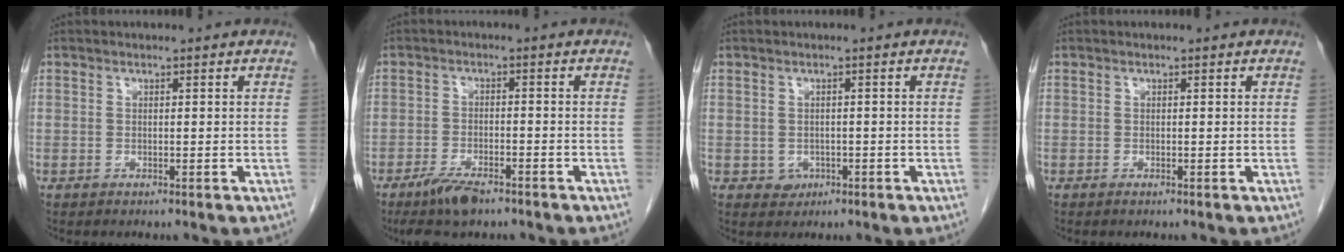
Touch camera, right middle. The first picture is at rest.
{"total": 5.8, "force": [-4.3, 1.6, 3.6], "torque": [-0.073, -0.008, -0.075]}
{"total": 1.8, "force": [-0.6, 1.6, 0.6], "torque": [-0.007, 0.004, -0.003]}
{"total": 0.0}